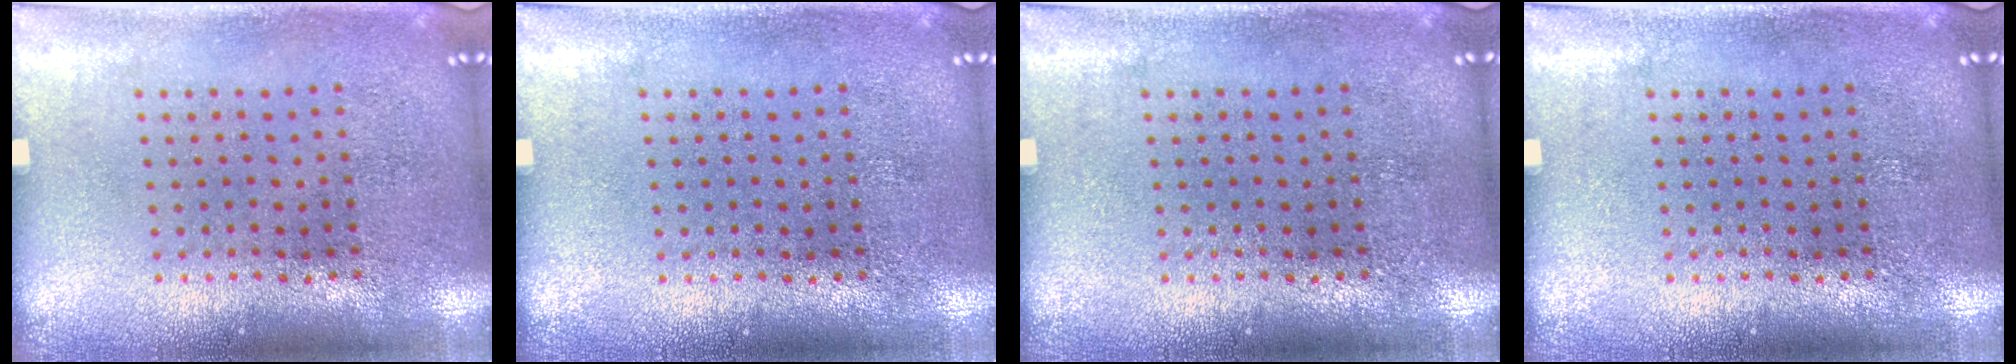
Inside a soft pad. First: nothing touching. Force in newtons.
{"total": 0.0}
{"total": 0.0}
{"total": 0.0}